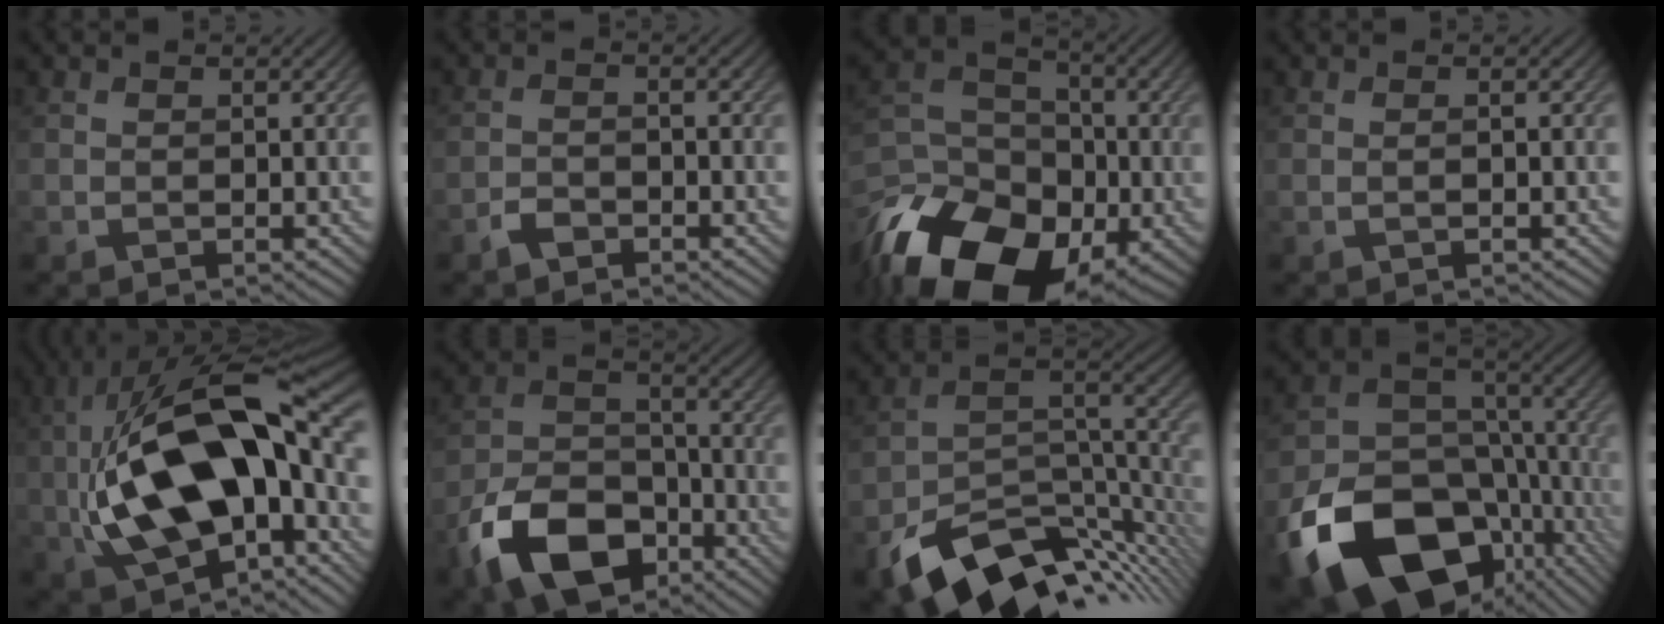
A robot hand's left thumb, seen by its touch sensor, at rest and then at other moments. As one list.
[{"total": 2.1, "force": [-1.7, 0.8, 0.7], "torque": [-0.014, 0.001, -0.037]}, {"total": 19.6, "force": [-10.1, 13.6, 9.8], "torque": [-0.237, -0.043, -0.148]}, {"total": 0.6, "force": [-0.1, 0.0, 0.6], "torque": [-0.011, 0.000, -0.004]}, {"total": 20.4, "force": [-0.8, 11.1, 17.1], "torque": [-0.328, -0.003, -0.013]}, {"total": 12.4, "force": [-7.3, 7.2, 7.0], "torque": [-0.157, -0.018, -0.145]}, {"total": 14.2, "force": [-9.7, 6.4, 8.2], "torque": [-0.150, -0.028, -0.153]}, {"total": 20.8, "force": [-9.7, 14.2, 11.5], "torque": [-0.235, -0.058, -0.131]}]